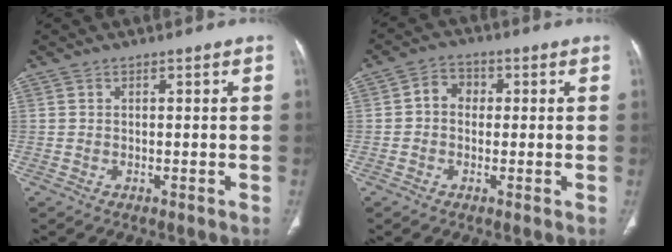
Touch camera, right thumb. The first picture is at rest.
{"total": 4.0, "force": [0.1, 3.4, 2.2], "torque": [-0.020, 0.017, -0.010]}